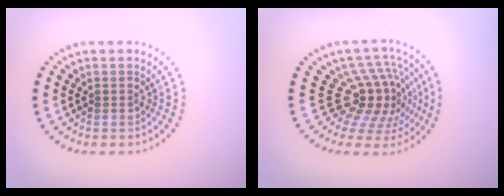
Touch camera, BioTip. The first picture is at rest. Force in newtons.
{"total": 5.2, "press": 3.6, "slide": 3.7}